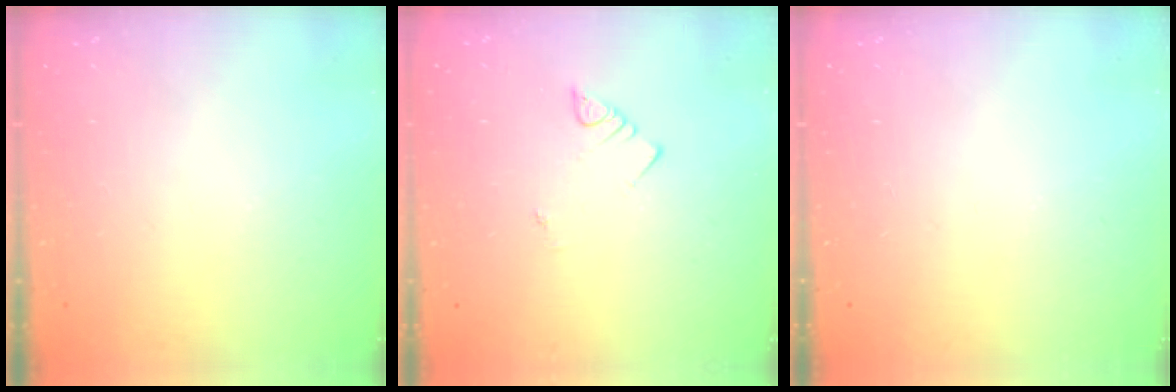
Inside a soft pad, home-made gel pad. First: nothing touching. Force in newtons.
{"total": 2.1, "press": 2.1, "slide": 0.4}
{"total": 0.0}